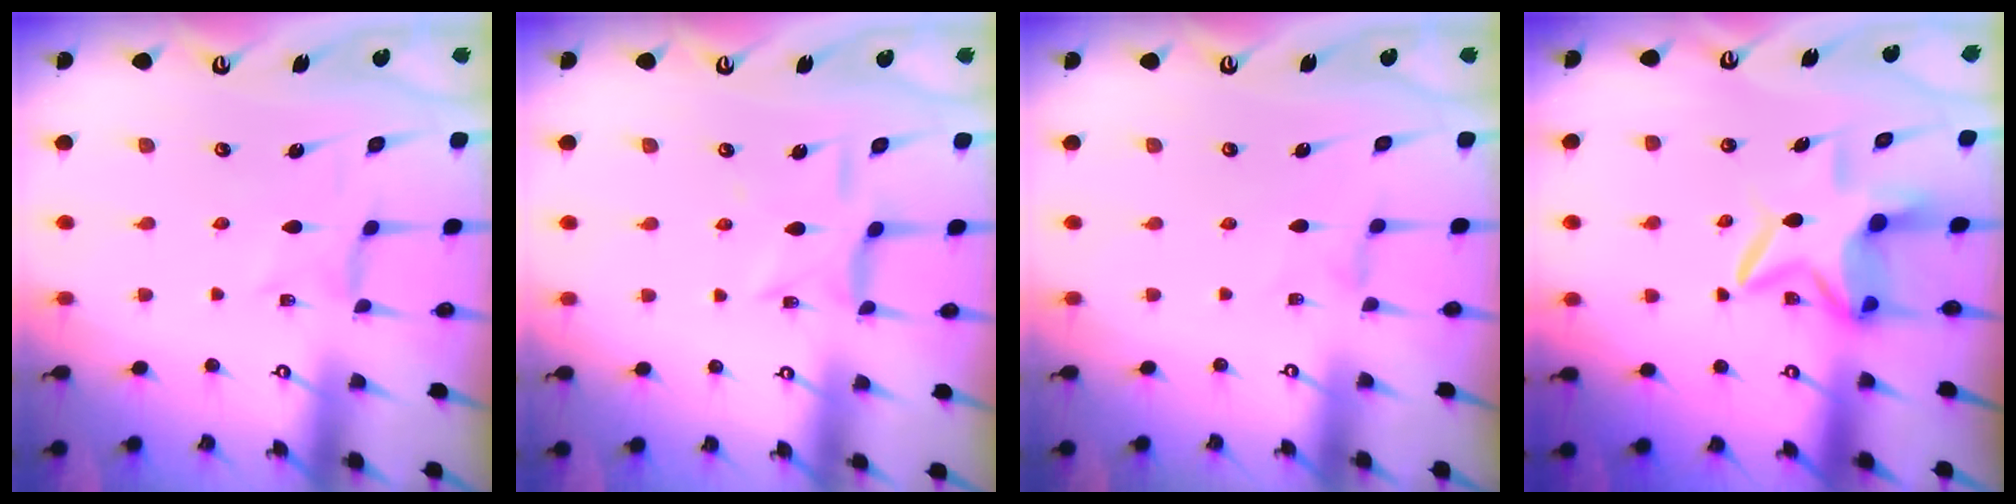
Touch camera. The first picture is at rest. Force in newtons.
{"total": 6.1, "press": 6.1, "slide": 0.4}
{"total": 0.9, "press": 0.8, "slide": 0.3}
{"total": 8.7, "press": 8.6, "slide": 1.5}